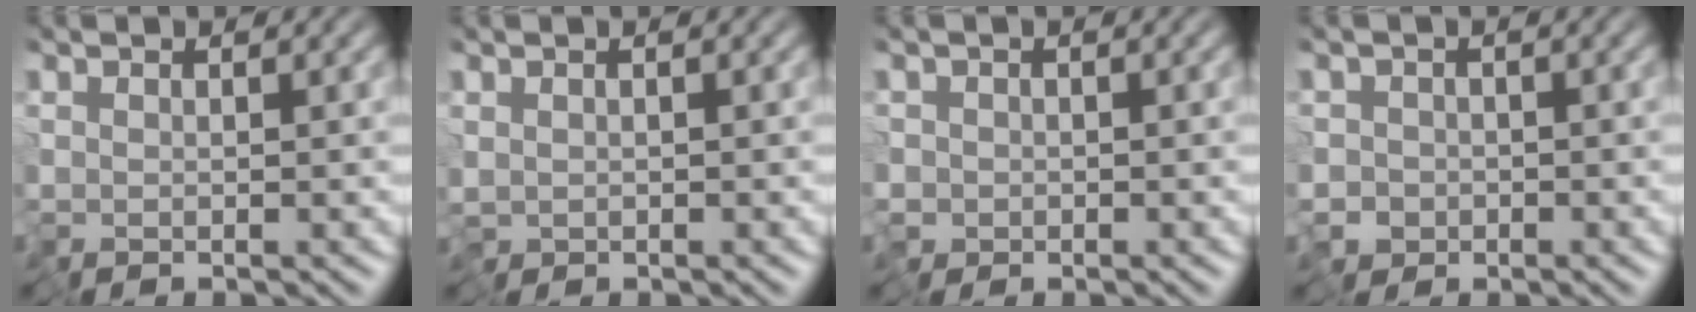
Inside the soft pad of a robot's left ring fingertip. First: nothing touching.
{"total": 0.5, "force": [0.0, 0.4, 0.4], "torque": [-0.010, 0.000, 0.000]}
{"total": 1.2, "force": [-0.4, 1.0, 0.2], "torque": [-0.007, -0.004, -0.013]}
{"total": 2.0, "force": [-1.1, 1.6, 0.5], "torque": [-0.014, -0.006, -0.025]}